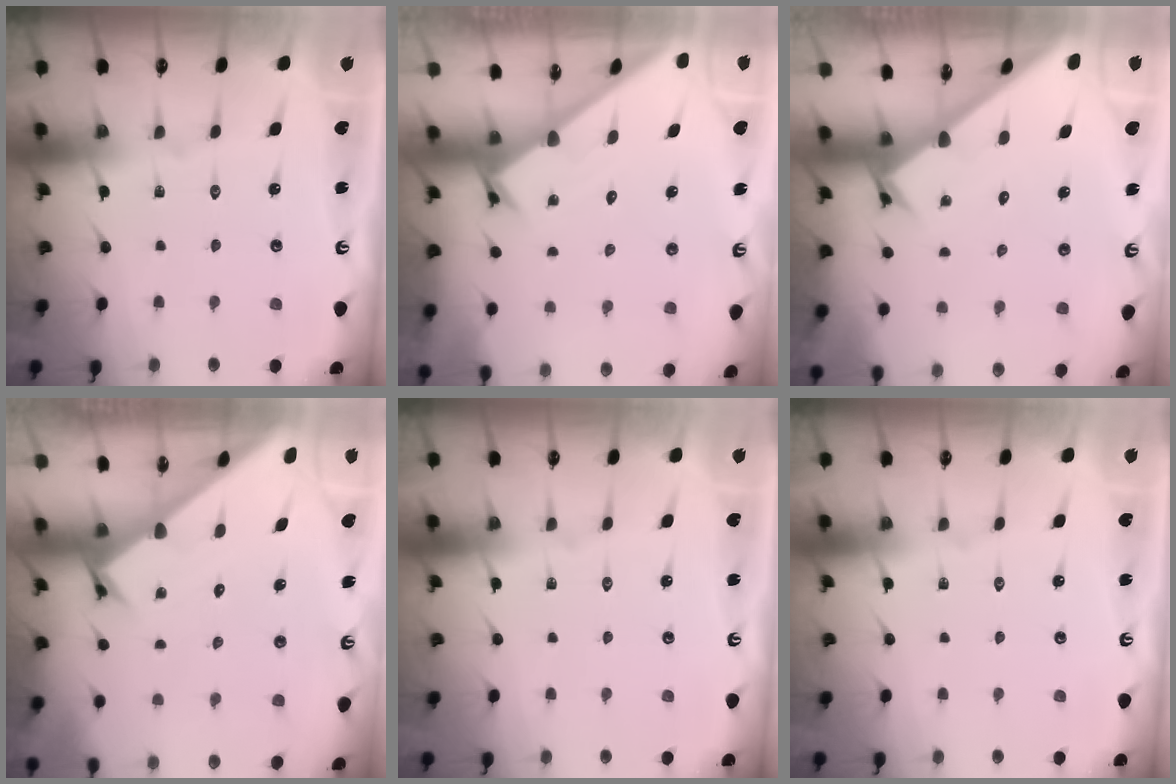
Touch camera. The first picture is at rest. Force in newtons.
{"total": 1.8, "press": 1.8, "slide": 0.1}
{"total": 2.4, "press": 2.4, "slide": 0.2}
{"total": 2.3, "press": 2.3, "slide": 0.2}
{"total": 0.0}
{"total": 0.0}